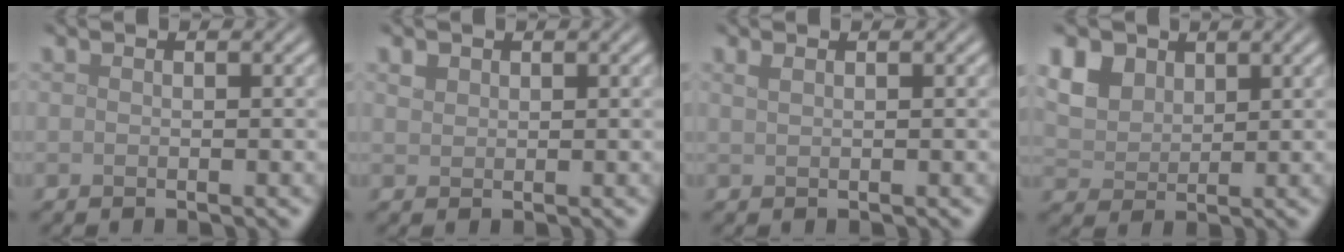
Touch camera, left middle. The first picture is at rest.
{"total": 0.8, "force": [0.6, 0.6, 0.2], "torque": [-0.005, -0.001, 0.014]}
{"total": 0.8, "force": [0.5, 0.4, 0.5], "torque": [-0.008, 0.004, 0.010]}
{"total": 5.8, "force": [3.2, 4.0, 2.7], "torque": [-0.094, 0.008, 0.065]}